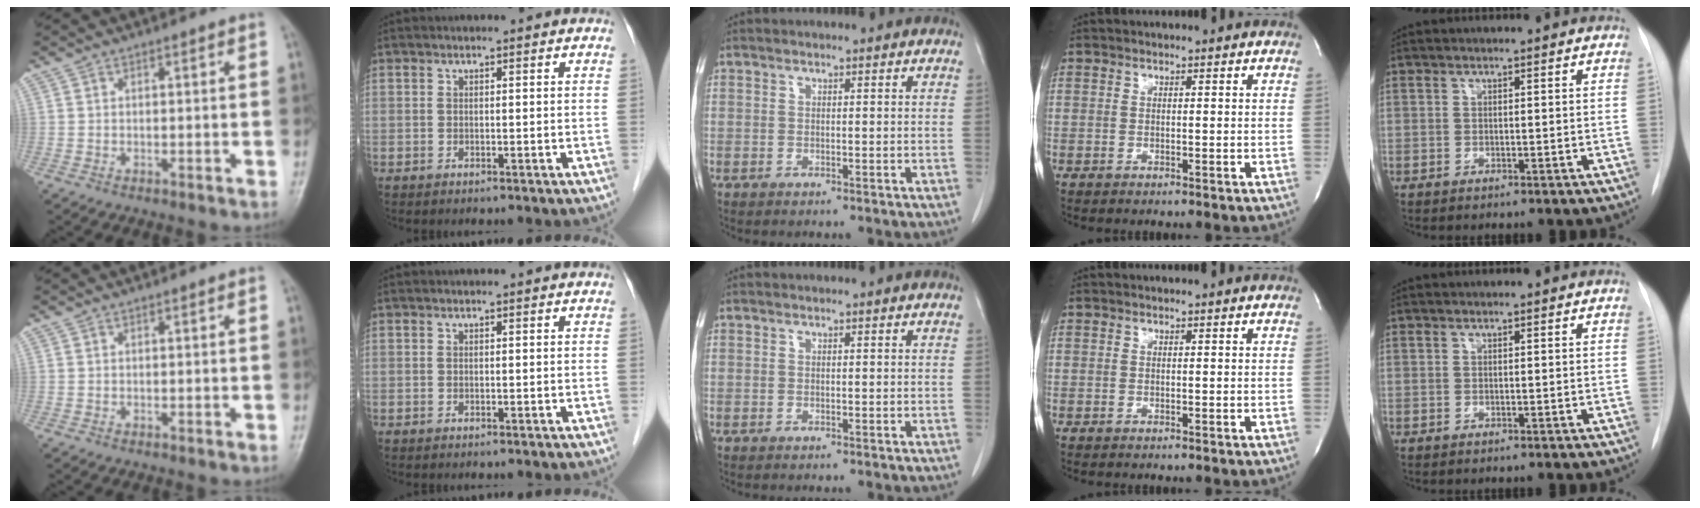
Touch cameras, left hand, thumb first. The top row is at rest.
{}